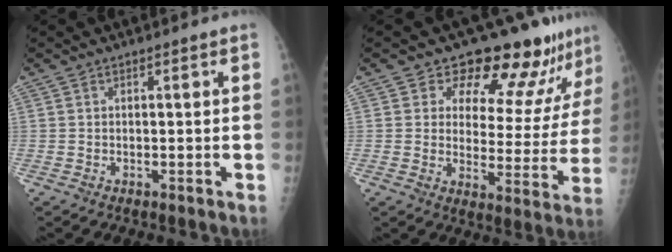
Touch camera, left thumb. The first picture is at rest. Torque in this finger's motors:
{"motor_torque": [0.30, 0.36, -0.29, -0.49, 0.05]}